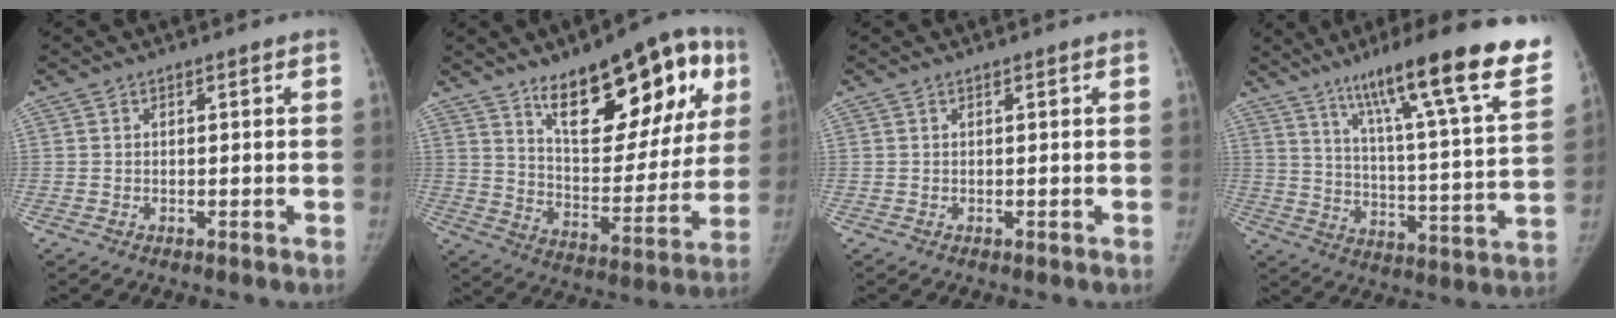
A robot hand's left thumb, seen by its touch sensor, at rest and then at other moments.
{"total": 24.6, "force": [12.2, 10.7, 18.4], "torque": [-0.201, -0.038, 0.189]}
{"total": 0.0}
{"total": 26.3, "force": [17.0, 2.8, 19.8], "torque": [-0.280, -0.055, 0.252]}